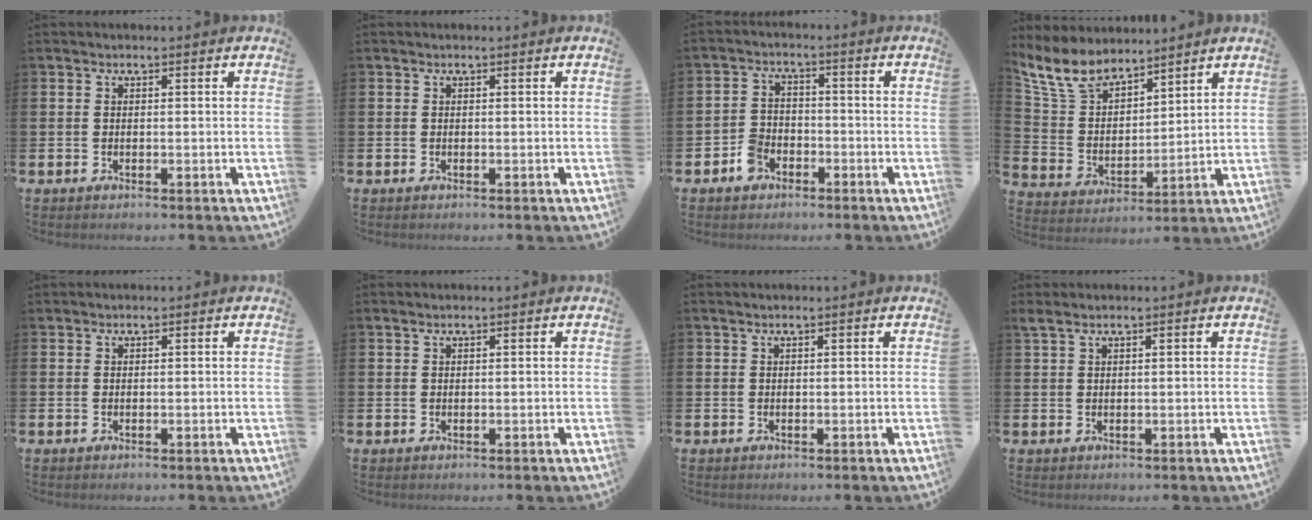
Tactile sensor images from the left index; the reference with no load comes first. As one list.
[{"total": 0.0}, {"total": 3.4, "force": [-2.4, 2.4, 0.7], "torque": [-0.025, 0.012, -0.047]}, {"total": 8.6, "force": [7.6, 3.3, 2.3], "torque": [-0.088, -0.033, 0.143]}, {"total": 0.6, "force": [0.5, 0.2, -0.1], "torque": [0.003, 0.001, 0.010]}, {"total": 0.8, "force": [0.8, 0.1, 0.2], "torque": [-0.003, 0.001, 0.014]}, {"total": 0.8, "force": [0.7, 0.0, 0.2], "torque": [-0.003, 0.001, 0.013]}, {"total": 1.5, "force": [1.2, 0.4, 0.7], "torque": [-0.015, 0.003, 0.022]}]